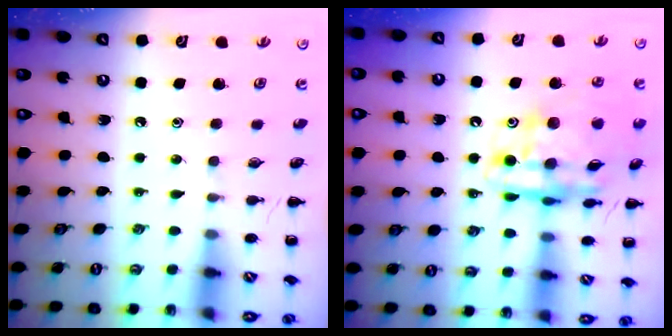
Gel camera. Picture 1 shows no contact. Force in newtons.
{"total": 16.7, "press": 16.1, "slide": 4.4}